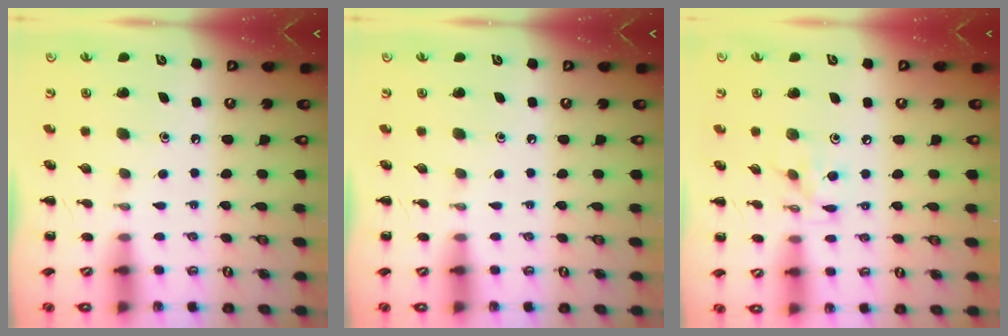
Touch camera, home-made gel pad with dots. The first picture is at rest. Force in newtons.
{"total": 0.0}
{"total": 5.9, "press": 5.8, "slide": 1.0}